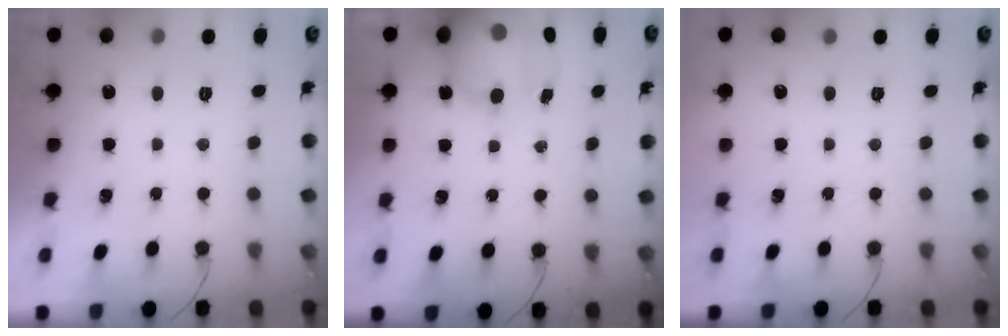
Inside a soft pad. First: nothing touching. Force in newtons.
{"total": 14.6, "press": 14.2, "slide": 3.4}
{"total": 0.0}